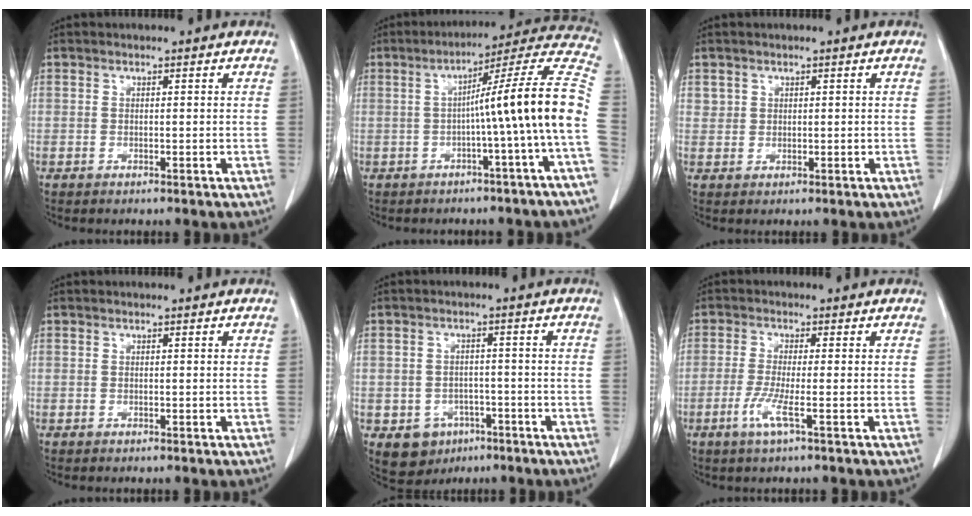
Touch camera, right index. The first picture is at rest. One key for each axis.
{"total": 14.8, "fx": -1.9, "fy": -2.2, "fz": 14.5, "tx": -0.182, "ty": 0.035, "tz": -0.037}
{"total": 1.5, "fx": 0.7, "fy": 1.3, "fz": 0.1, "tx": 0.011, "ty": 0.003, "tz": 0.009}
{"total": 0.0}
{"total": 6.1, "fx": -3.0, "fy": 5.0, "fz": 1.7, "tx": -0.023, "ty": 0.006, "tz": -0.033}
{"total": 4.0, "fx": -1.7, "fy": -0.1, "fz": 3.7, "tx": -0.079, "ty": -0.009, "tz": -0.036}